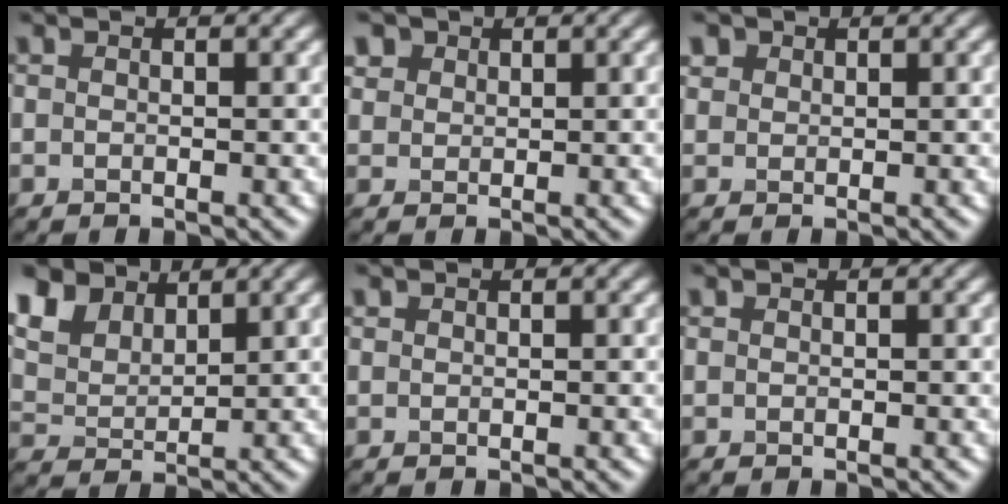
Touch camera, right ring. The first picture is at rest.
{"total": 1.1, "force": [0.6, 0.0, -0.9], "torque": [-0.003, -0.002, 0.032]}
{"total": 1.1, "force": [0.2, -0.4, -1.0], "torque": [-0.001, 0.000, 0.025]}
{"total": 5.1, "force": [4.2, 2.3, 1.6], "torque": [-0.084, 0.008, 0.112]}
{"total": 0.8, "force": [-0.2, -0.6, -0.6], "torque": [-0.005, -0.007, 0.006]}
{"total": 0.5, "force": [-0.1, -0.4, -0.4], "torque": [-0.003, -0.007, 0.005]}